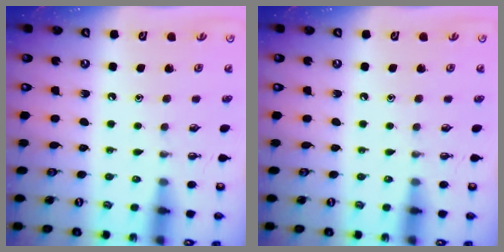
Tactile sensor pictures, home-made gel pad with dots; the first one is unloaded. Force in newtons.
{"total": 0.0}